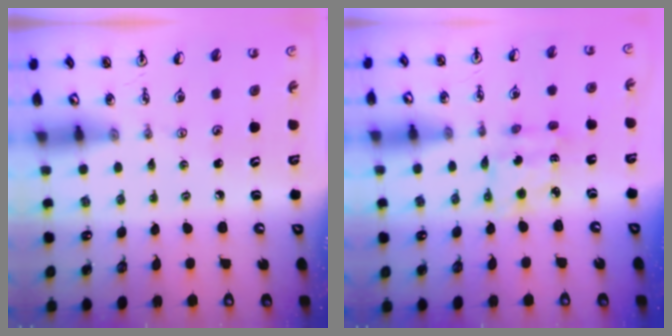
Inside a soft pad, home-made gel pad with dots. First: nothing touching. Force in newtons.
{"total": 2.9, "press": 2.9, "slide": 0.2}